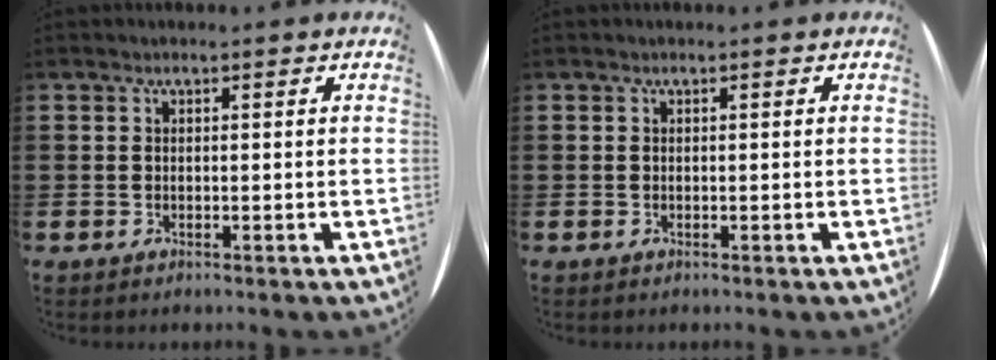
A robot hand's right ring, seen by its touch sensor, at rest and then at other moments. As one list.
[{"total": 0.0}]